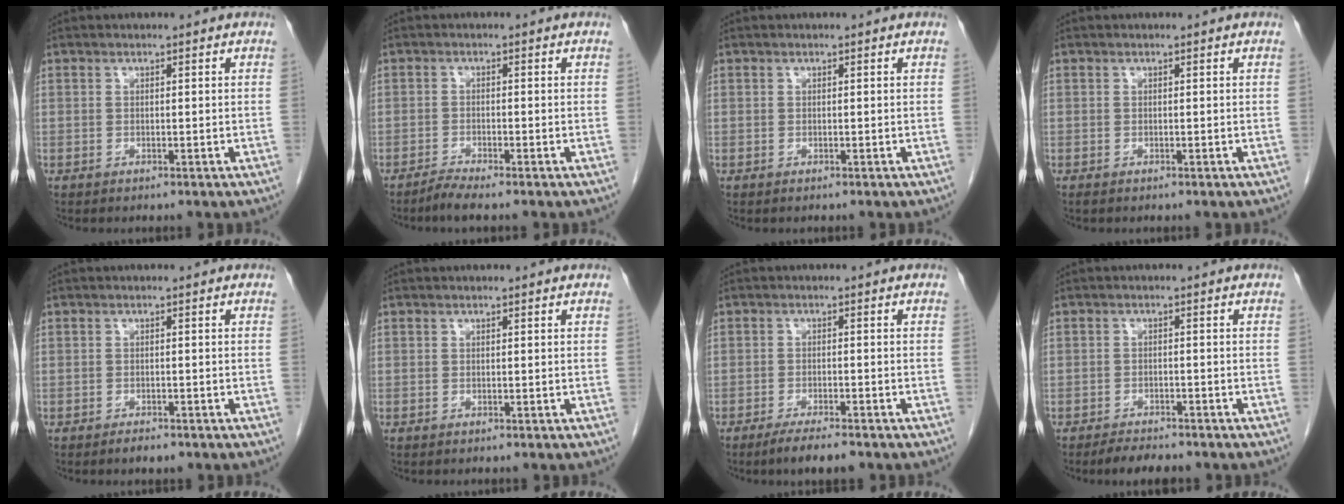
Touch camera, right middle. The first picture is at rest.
{"total": 2.2, "force": [-2.0, -0.4, 0.9], "torque": [-0.026, -0.007, -0.042]}
{"total": 0.0}
{"total": 0.0}
{"total": 1.7, "force": [-1.2, 0.6, 0.9], "torque": [-0.017, 0.000, -0.014]}
{"total": 0.0}
{"total": 4.5, "force": [-3.4, 0.6, 2.8], "torque": [-0.049, -0.008, -0.056]}
{"total": 3.8, "force": [-3.3, 1.1, 1.4], "torque": [-0.024, -0.005, -0.053]}